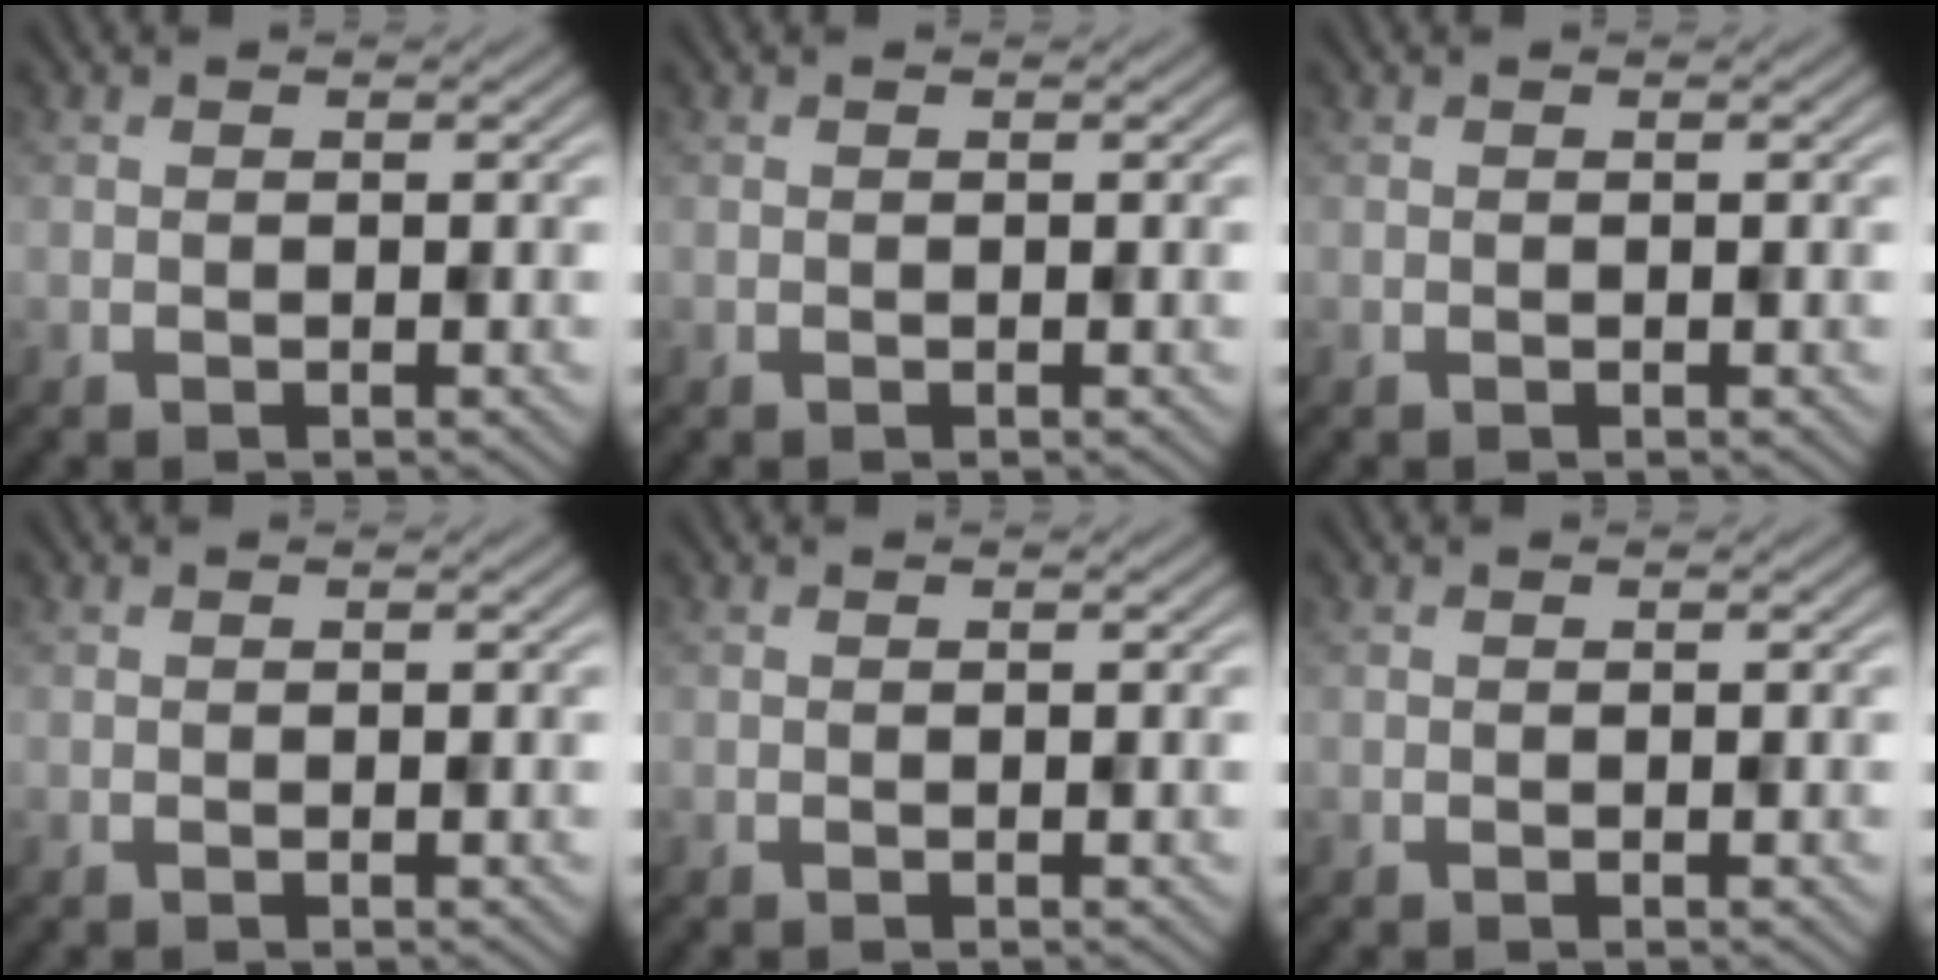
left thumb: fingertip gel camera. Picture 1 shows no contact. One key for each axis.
{"total": 0.0}
{"total": 0.0}
{"total": 0.0}
{"total": 0.0}
{"total": 0.0}